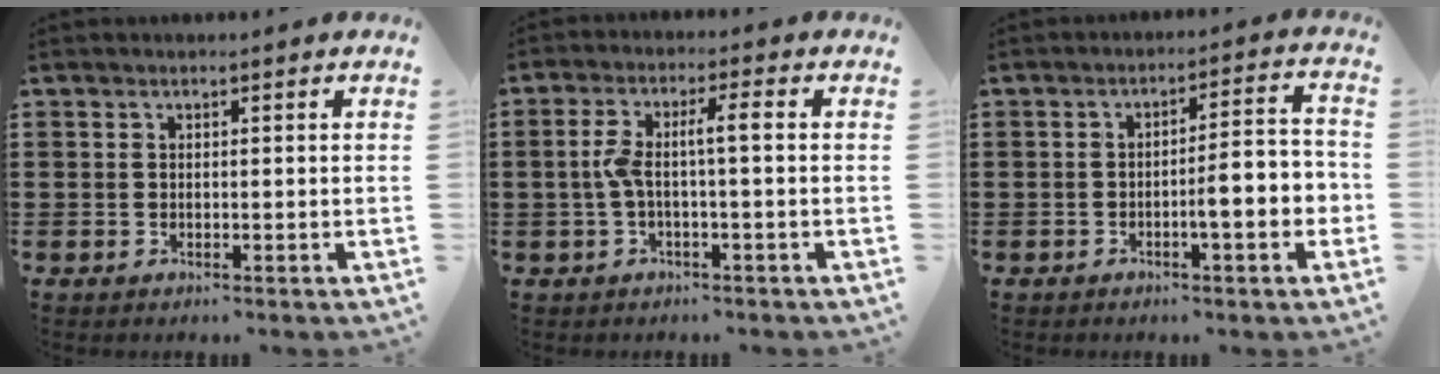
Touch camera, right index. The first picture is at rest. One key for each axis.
{"total": 4.9, "fx": -0.6, "fy": 0.5, "fz": 4.9, "tx": -0.105, "ty": -0.002, "tz": -0.021}
{"total": 5.7, "fx": -2.0, "fy": 0.8, "fz": 5.2, "tx": -0.080, "ty": -0.003, "tz": -0.039}